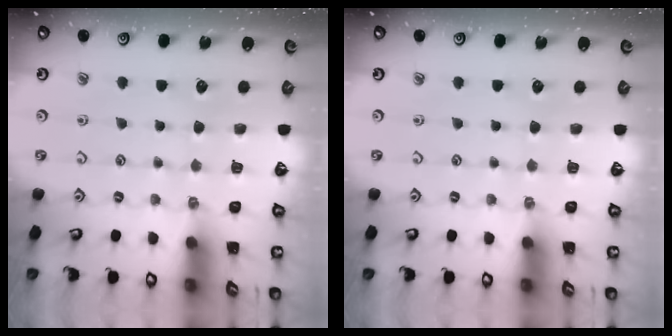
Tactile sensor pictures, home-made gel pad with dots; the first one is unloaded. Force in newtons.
{"total": 0.0}